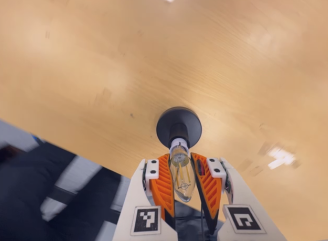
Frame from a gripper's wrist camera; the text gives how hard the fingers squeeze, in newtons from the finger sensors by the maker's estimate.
{"total": 20.0, "left": 18.6, "right": 21.4}